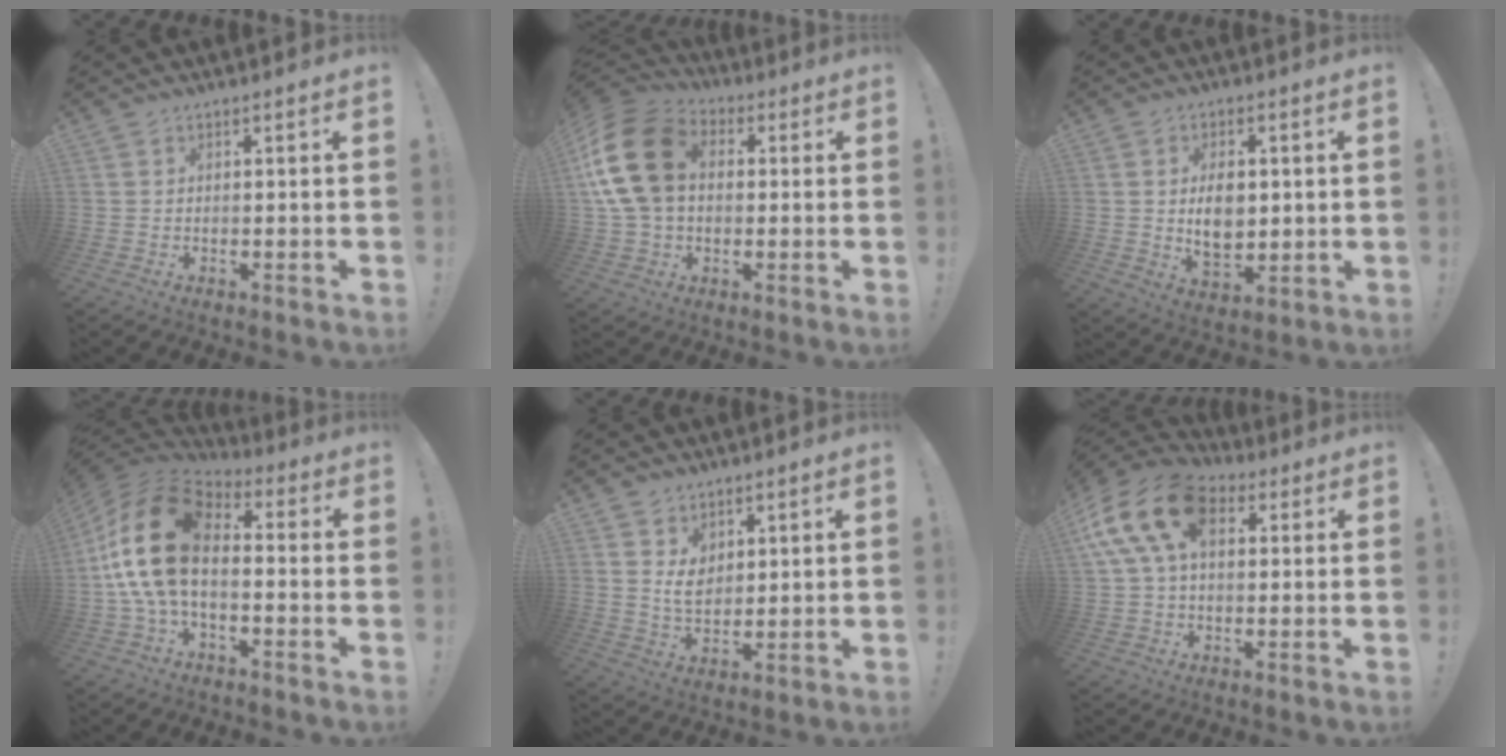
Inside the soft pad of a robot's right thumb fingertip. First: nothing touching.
{"total": 19.1, "force": [3.4, 13.8, 12.8], "torque": [-0.238, 0.010, 0.065]}
{"total": 6.5, "force": [1.0, 4.7, 4.4], "torque": [-0.058, -0.003, 0.015]}
{"total": 18.9, "force": [1.4, 10.6, 15.6], "torque": [-0.308, 0.011, 0.033]}
{"total": 6.3, "force": [3.2, 4.8, 2.5], "torque": [-0.037, -0.016, 0.061]}
{"total": 17.7, "force": [5.8, 10.8, 12.7], "torque": [-0.252, -0.002, 0.102]}